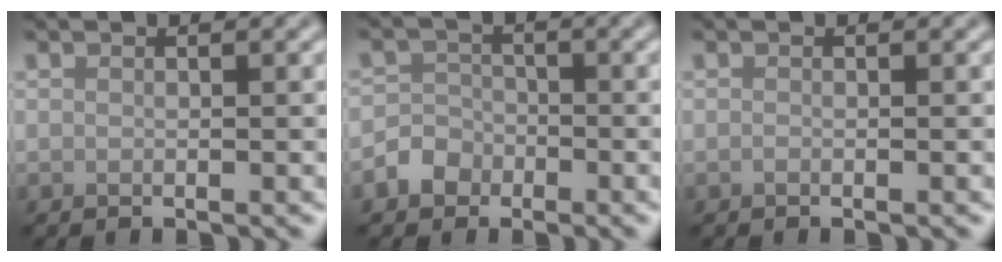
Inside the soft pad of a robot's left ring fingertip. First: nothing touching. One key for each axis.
{"total": 2.5, "fx": -1.4, "fy": 2.0, "fz": 0.4, "tx": 0.002, "ty": 0.008, "tz": -0.034}
{"total": 0.0}